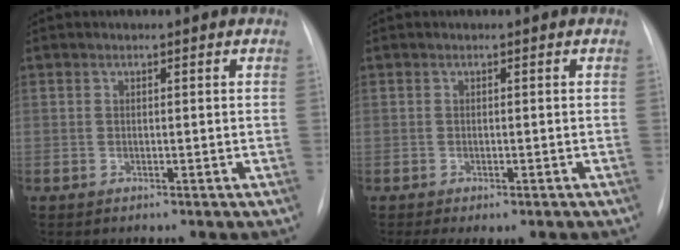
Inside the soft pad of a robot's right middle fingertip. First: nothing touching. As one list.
[{"total": 3.6, "force": [-2.6, 1.3, 2.1], "torque": [-0.026, -0.007, -0.031]}]